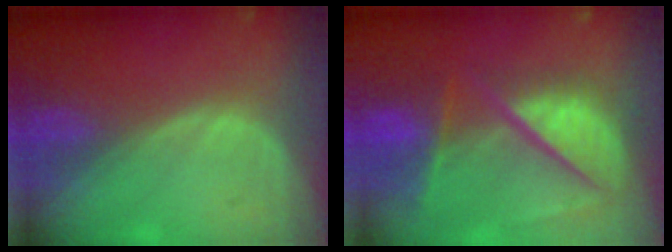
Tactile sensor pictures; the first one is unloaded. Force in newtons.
{"total": 11.3, "press": 9.5, "slide": 6.3}